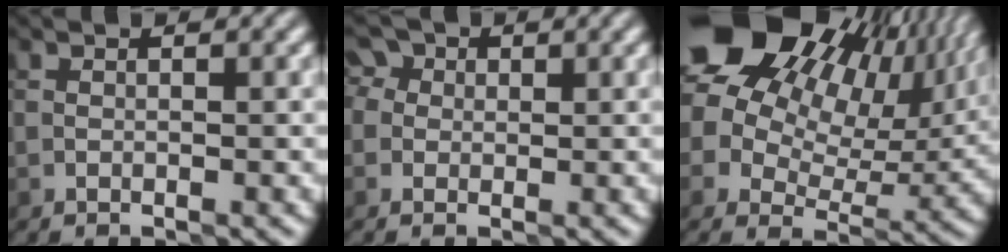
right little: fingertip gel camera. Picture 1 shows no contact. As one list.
[{"total": 2.7, "force": [1.0, 2.3, 1.1], "torque": [-0.004, 0.018, -0.005]}, {"total": 18.2, "force": [8.9, 12.0, 10.5], "torque": [-0.202, 0.050, 0.159]}]